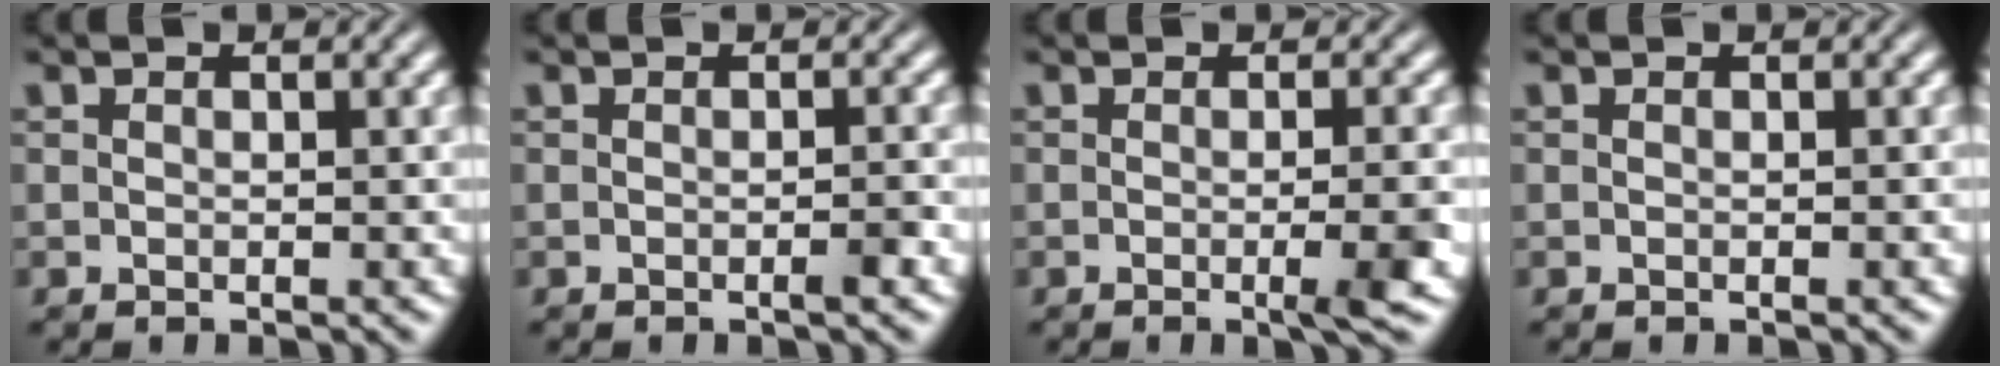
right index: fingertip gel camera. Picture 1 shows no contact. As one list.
[{"total": 0.9, "force": [-0.5, 0.0, 0.7], "torque": [-0.013, 0.003, -0.011]}, {"total": 3.0, "force": [-0.9, 0.0, 2.9], "torque": [-0.039, -0.001, -0.017]}, {"total": 0.0}]